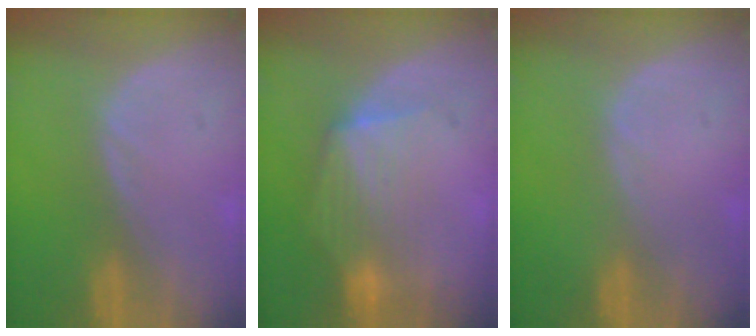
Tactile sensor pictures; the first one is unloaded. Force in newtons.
{"total": 7.0, "press": 6.6, "slide": 2.3}
{"total": 0.0}